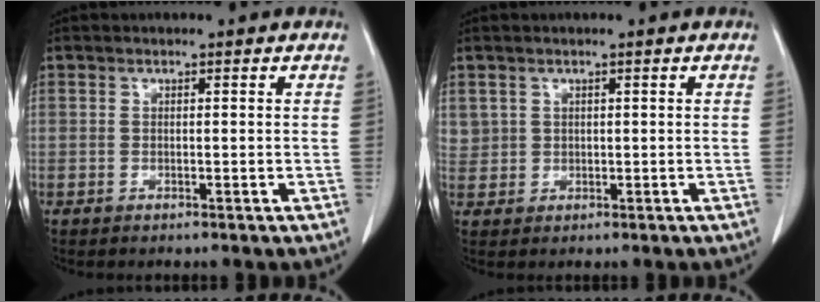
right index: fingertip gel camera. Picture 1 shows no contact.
{"total": 2.5, "force": [1.0, 2.3, 0.3], "torque": [0.007, 0.008, 0.021]}